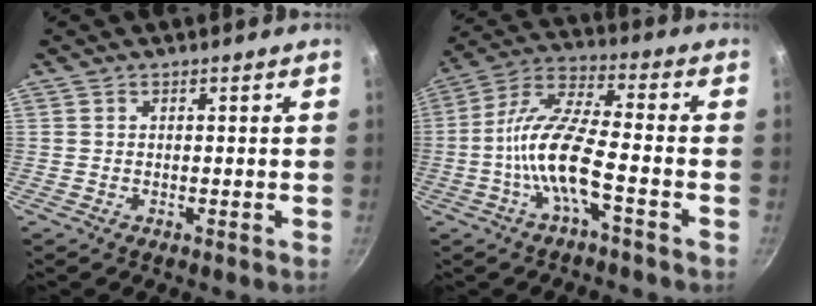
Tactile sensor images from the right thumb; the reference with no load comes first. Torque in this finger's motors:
{"motor_torque": [2.18, 1.09, 1.70, -0.78, 0.50]}